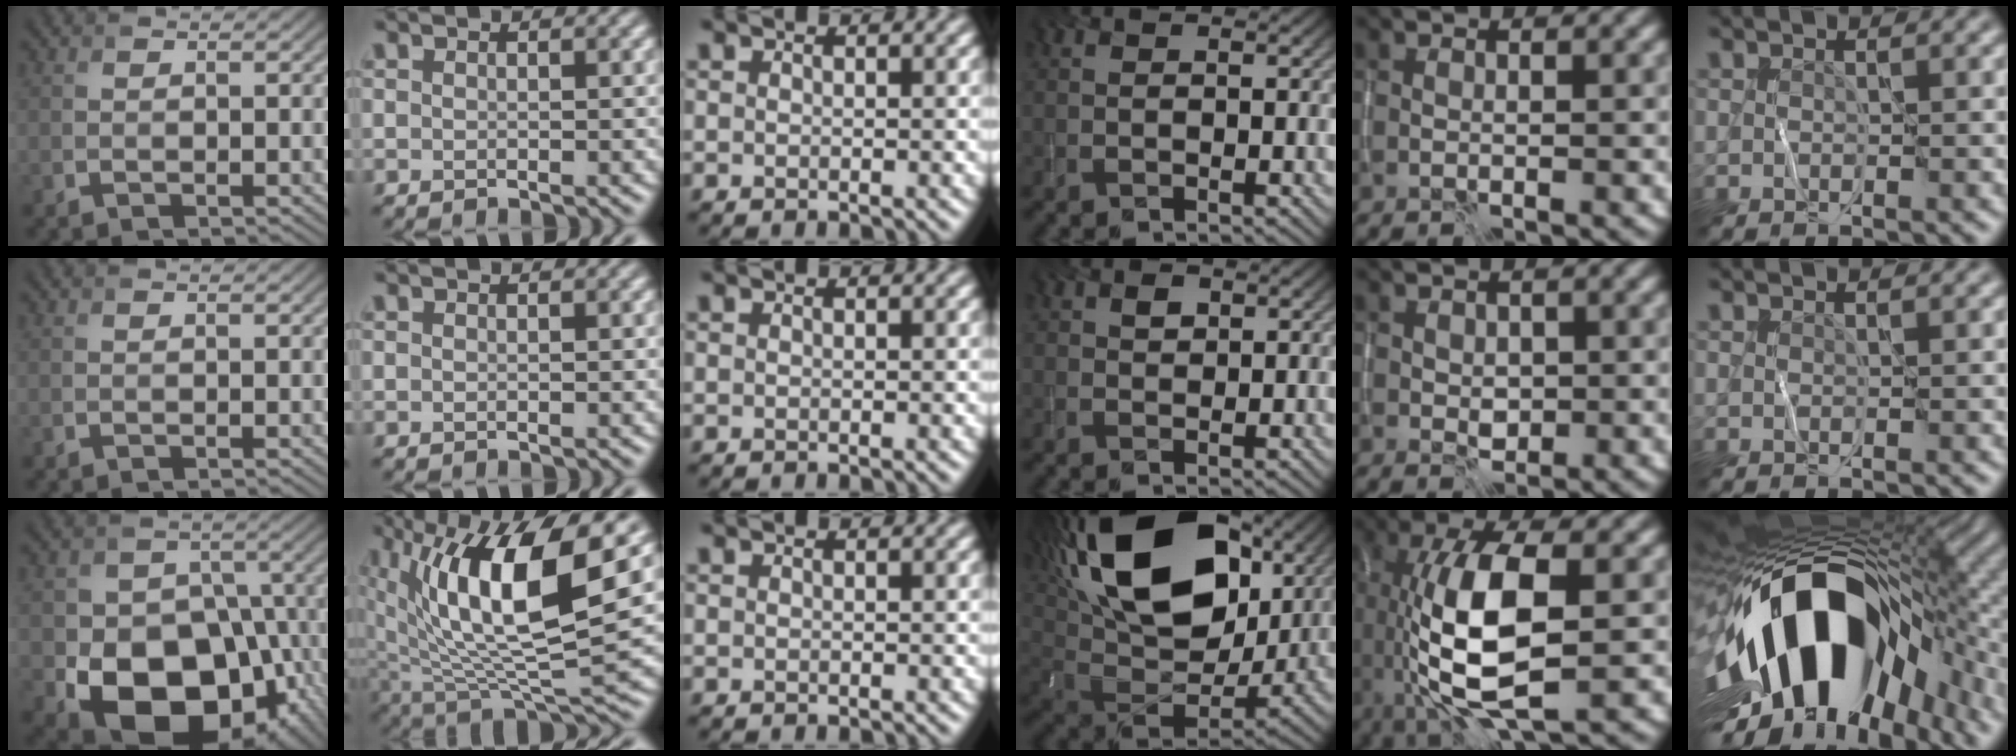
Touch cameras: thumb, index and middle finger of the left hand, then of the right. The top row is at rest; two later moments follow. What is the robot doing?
{"motion": "wipe", "object": "whiteboard"}